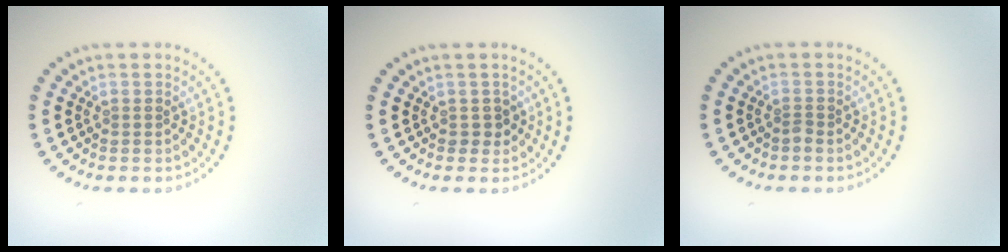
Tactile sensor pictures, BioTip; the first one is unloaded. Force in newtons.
{"total": 1.1, "press": 1.0, "slide": 0.5}
{"total": 0.5, "press": 0.4, "slide": 0.4}